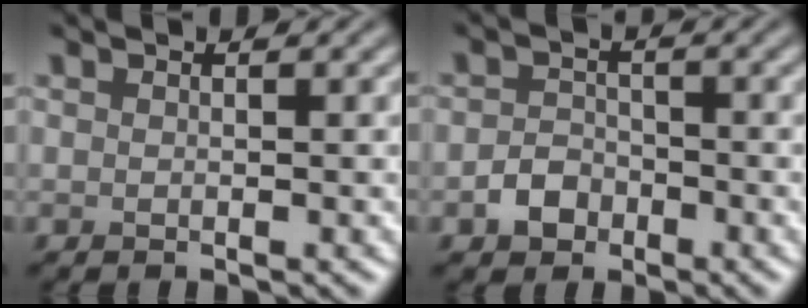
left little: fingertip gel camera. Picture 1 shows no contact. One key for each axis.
{"total": 2.4, "fx": -1.3, "fy": 1.8, "fz": 1.0, "tx": -0.012, "ty": 0.004, "tz": -0.028}